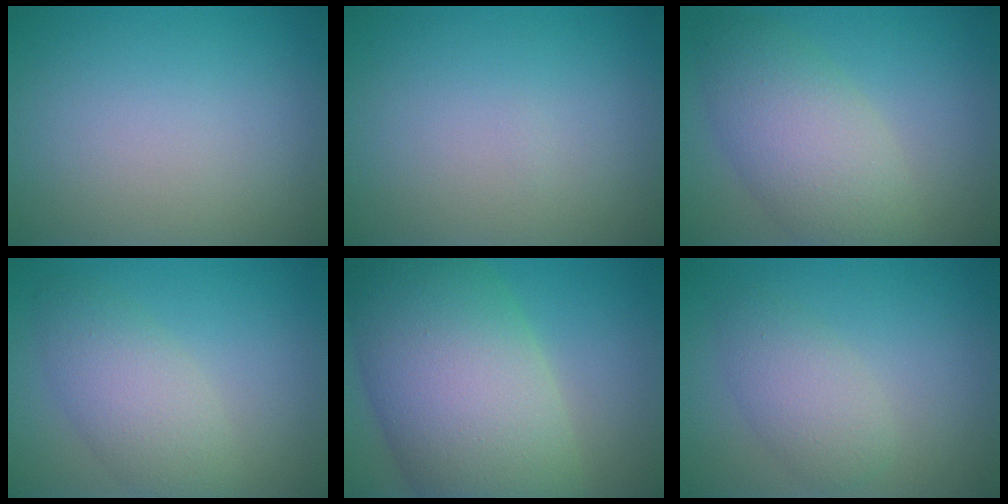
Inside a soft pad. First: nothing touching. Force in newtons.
{"total": 0.0}
{"total": 6.4, "press": 6.3, "slide": 0.5}
{"total": 4.3, "press": 4.3, "slide": 0.3}
{"total": 14.4, "press": 14.4, "slide": 0.6}
{"total": 3.1, "press": 3.1, "slide": 0.1}